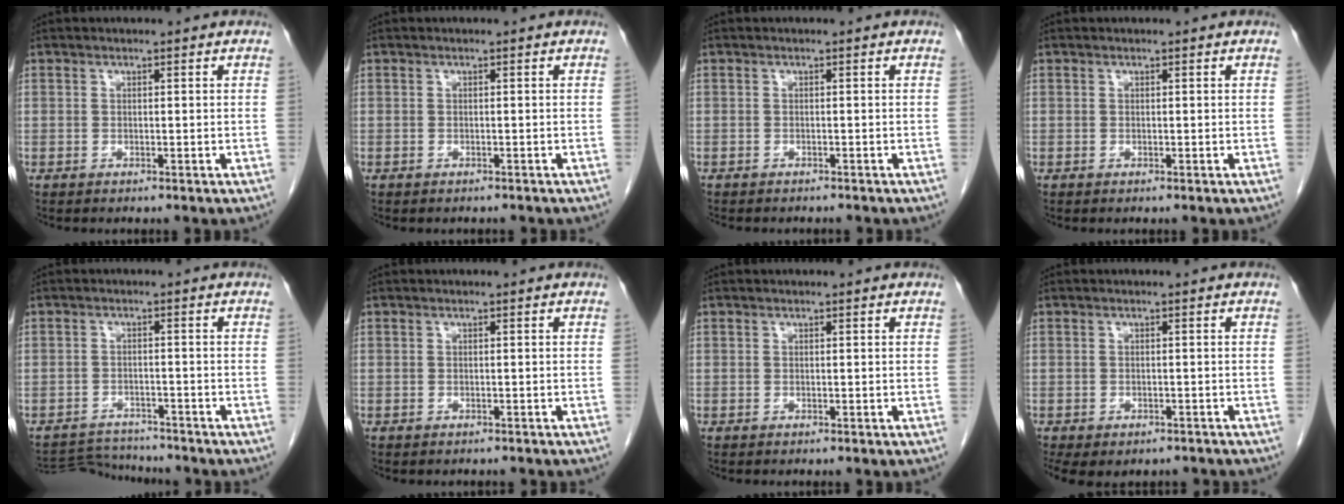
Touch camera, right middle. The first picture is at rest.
{"total": 1.3, "force": [-1.2, 0.4, 0.3], "torque": [-0.016, -0.004, -0.015]}
{"total": 4.3, "force": [-3.9, 1.2, 1.6], "torque": [-0.025, -0.007, -0.047]}
{"total": 0.0}
{"total": 5.8, "force": [-5.7, 0.5, -0.6], "torque": [0.005, -0.001, -0.097]}
{"total": 1.3, "force": [-1.2, 0.4, 0.3], "torque": [-0.016, -0.004, -0.015]}
{"total": 0.0}
{"total": 8.2, "force": [-5.9, 4.5, 3.4], "torque": [-0.067, -0.004, -0.072]}